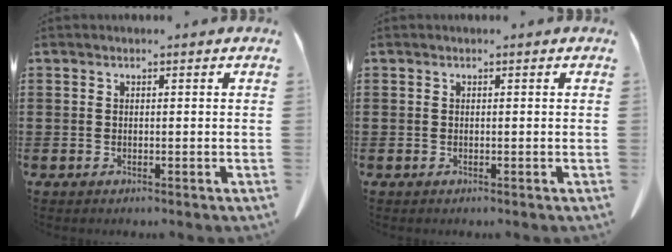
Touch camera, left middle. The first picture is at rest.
{"total": 0.0}